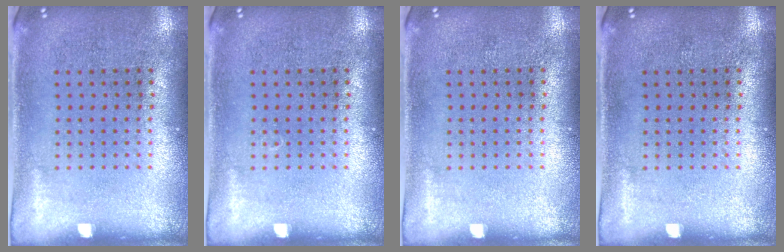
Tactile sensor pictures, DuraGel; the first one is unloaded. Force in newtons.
{"total": 0.0}
{"total": 0.0}
{"total": 0.0}